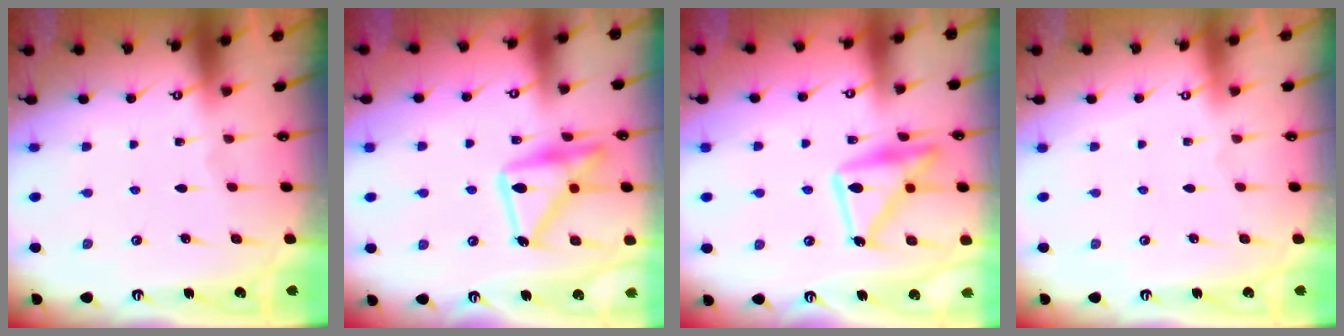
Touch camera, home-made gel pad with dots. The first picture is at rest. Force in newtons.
{"total": 18.2, "press": 18.2, "slide": 1.2}
{"total": 17.1, "press": 17.1, "slide": 1.2}
{"total": 3.9, "press": 3.9, "slide": 0.1}